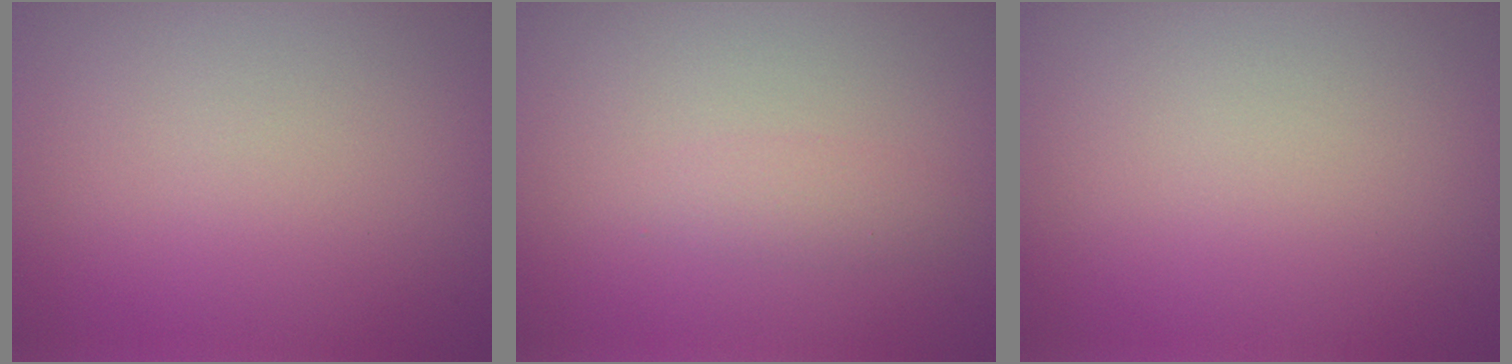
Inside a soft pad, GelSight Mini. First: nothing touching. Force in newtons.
{"total": 1.1, "press": 1.1, "slide": 0.0}
{"total": 0.0}